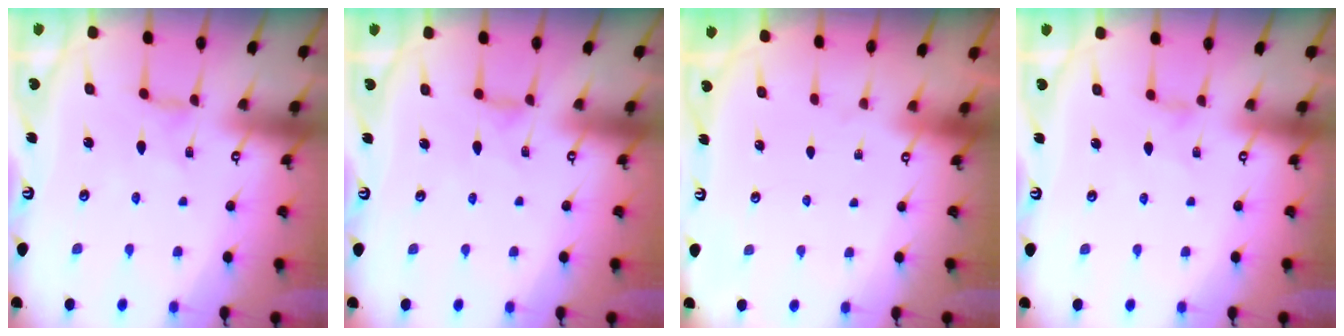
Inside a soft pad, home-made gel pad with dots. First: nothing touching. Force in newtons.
{"total": 1.2, "press": 1.2, "slide": 0.3}
{"total": 0.0}
{"total": 1.2, "press": 1.1, "slide": 0.3}